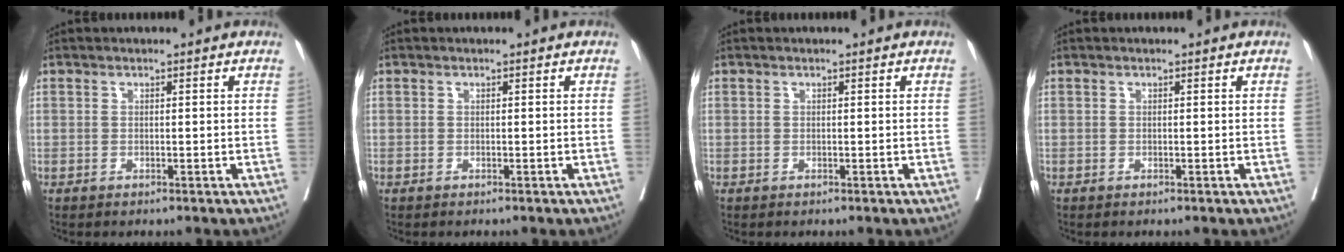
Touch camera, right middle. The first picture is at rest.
{"total": 0.0}
{"total": 0.0}
{"total": 0.0}